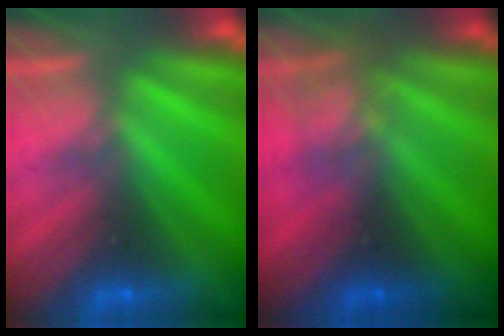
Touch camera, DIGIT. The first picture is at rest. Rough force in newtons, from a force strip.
{"total": 2.4}